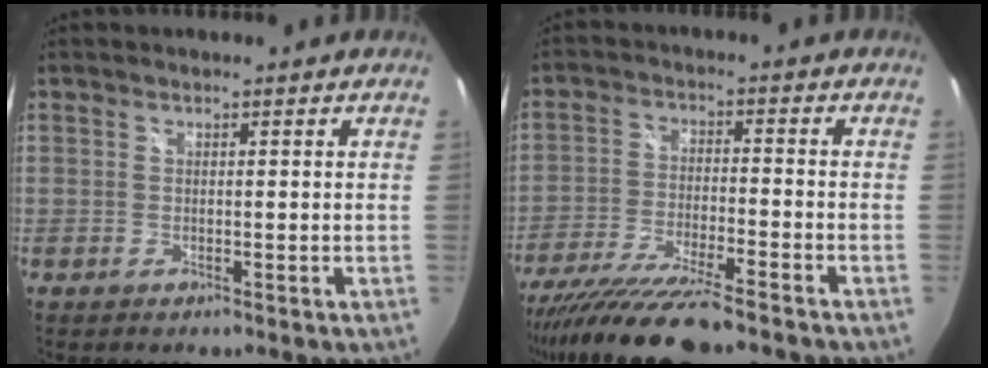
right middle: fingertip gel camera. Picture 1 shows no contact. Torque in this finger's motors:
{"motor_torque": [1.07, -1.07, 0.66, 0.14]}